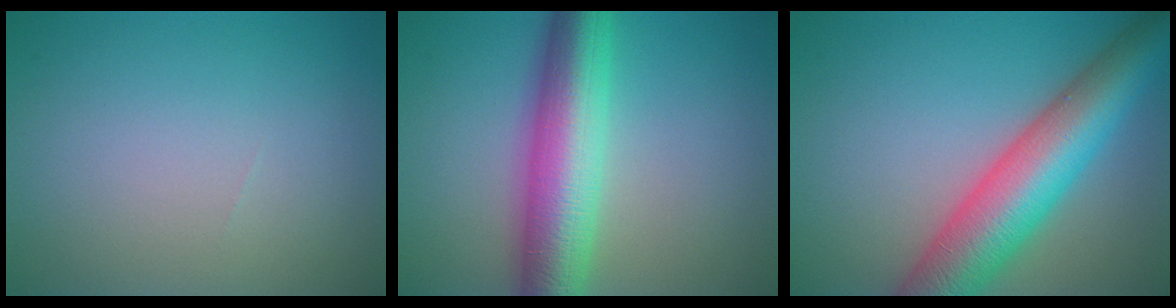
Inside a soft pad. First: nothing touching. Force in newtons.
{"total": 9.2, "press": 9.2, "slide": 0.1}
{"total": 10.1, "press": 10.1, "slide": 0.3}